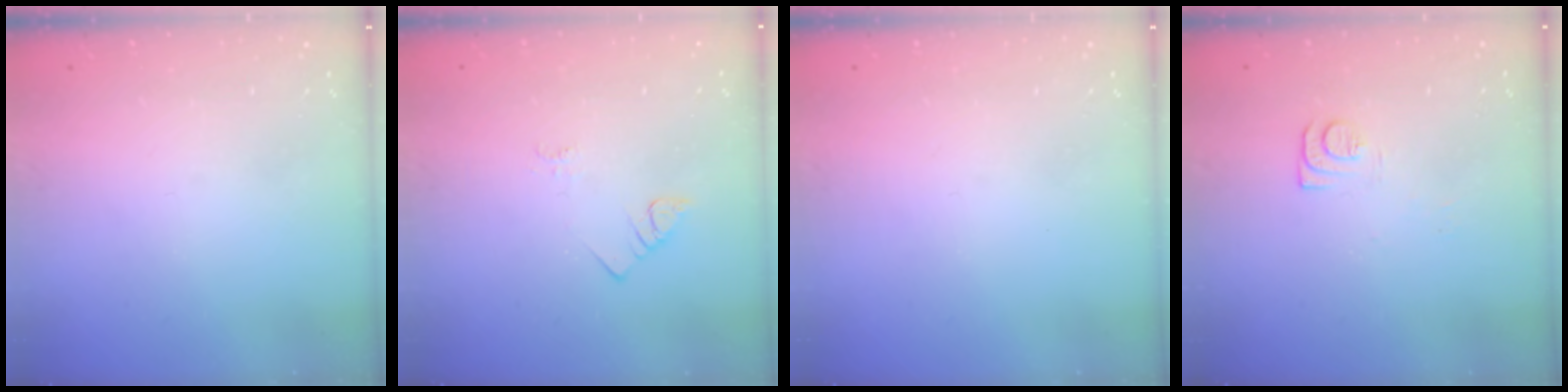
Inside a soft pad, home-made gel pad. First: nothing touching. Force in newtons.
{"total": 2.3, "press": 2.3, "slide": 0.4}
{"total": 0.0}
{"total": 5.9, "press": 5.9, "slide": 0.8}